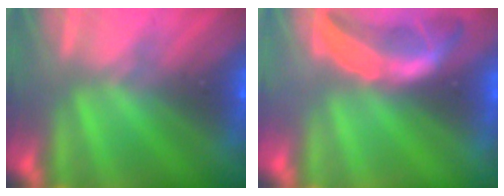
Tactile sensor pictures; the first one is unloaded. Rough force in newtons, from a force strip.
{"total": 1.7}